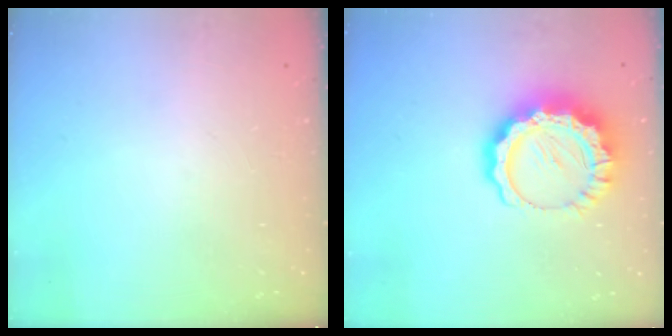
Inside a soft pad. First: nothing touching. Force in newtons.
{"total": 12.5, "press": 12.5, "slide": 1.1}